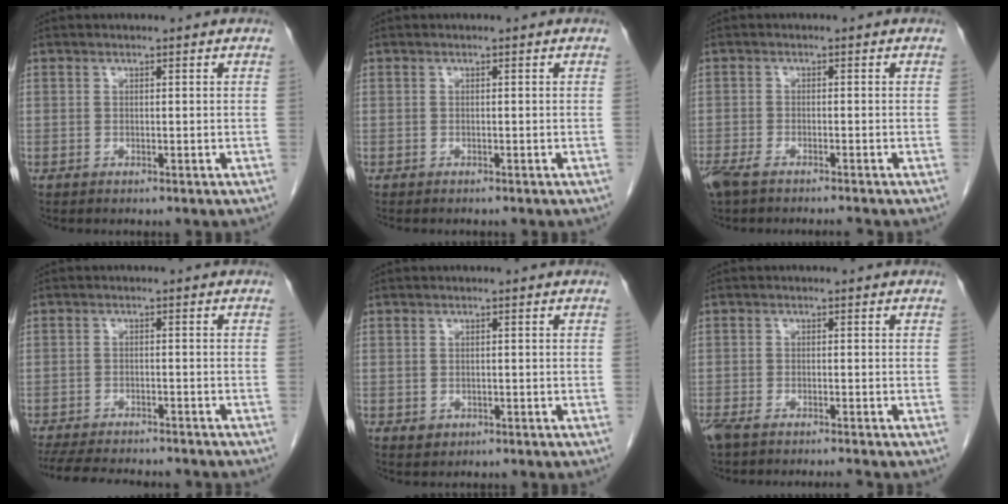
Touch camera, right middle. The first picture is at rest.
{"total": 1.1, "force": [-1.0, 0.3, 0.4], "torque": [-0.011, -0.002, -0.013]}
{"total": 6.1, "force": [-5.1, 1.1, 3.2], "torque": [-0.055, -0.008, -0.086]}
{"total": 14.9, "force": [-13.1, 3.3, 6.3], "torque": [-0.130, -0.020, -0.176]}
{"total": 1.3, "force": [-0.5, 1.1, 0.5], "torque": [-0.008, 0.003, 0.000]}
{"total": 5.2, "force": [-4.5, 0.5, 2.6], "torque": [-0.044, -0.007, -0.076]}